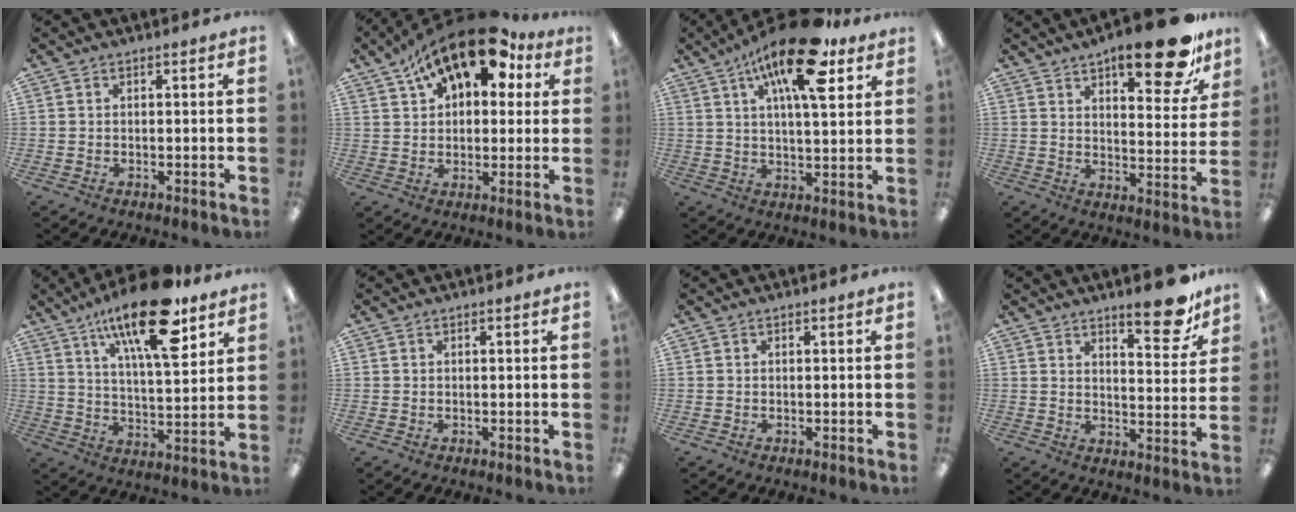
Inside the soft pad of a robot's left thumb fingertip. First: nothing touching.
{"total": 15.6, "force": [9.6, 7.6, 9.6], "torque": [-0.155, -0.044, 0.167]}
{"total": 18.6, "force": [9.9, 6.7, 14.2], "torque": [-0.214, -0.041, 0.153]}
{"total": 17.7, "force": [11.8, 6.0, 11.8], "torque": [-0.148, -0.071, 0.186]}
{"total": 20.2, "force": [12.5, 6.7, 14.3], "torque": [-0.227, -0.064, 0.199]}
{"total": 0.0}
{"total": 0.0}
{"total": 11.6, "force": [8.5, 3.5, 7.1], "torque": [-0.069, -0.061, 0.136]}